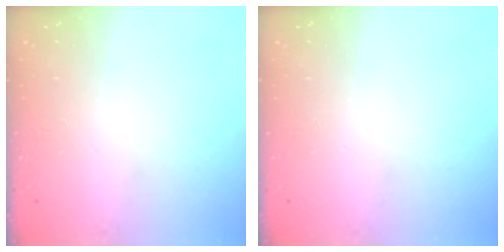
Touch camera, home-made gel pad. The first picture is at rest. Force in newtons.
{"total": 0.0}